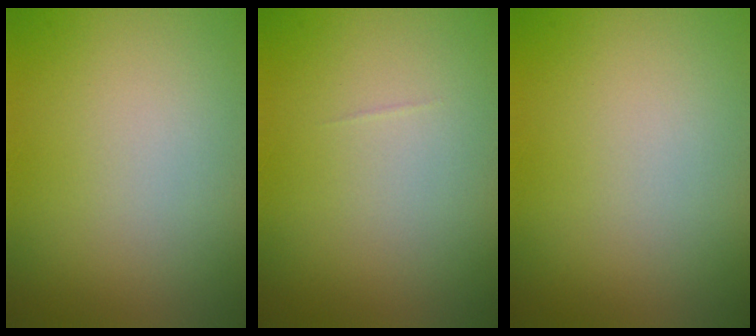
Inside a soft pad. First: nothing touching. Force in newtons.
{"total": 0.0}
{"total": 0.0}